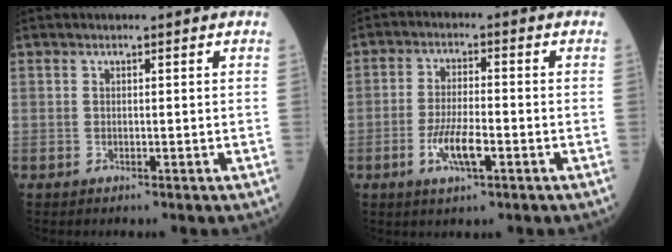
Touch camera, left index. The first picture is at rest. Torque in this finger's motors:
{"motor_torque": [0.19, 0.20, 0.20, 0.05]}